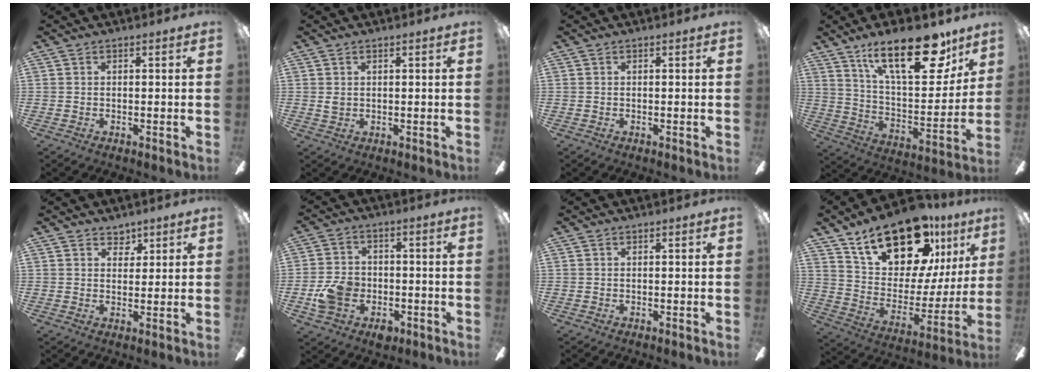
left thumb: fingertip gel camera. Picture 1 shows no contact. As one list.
[{"total": 1.5, "force": [0.6, 1.0, 0.9], "torque": [-0.022, 0.004, 0.011]}, {"total": 0.0}, {"total": 25.6, "force": [15.8, 9.9, 17.5], "torque": [-0.258, -0.090, 0.265]}, {"total": 3.5, "force": [2.7, 2.0, 0.9], "torque": [-0.003, -0.010, 0.046]}, {"total": 8.7, "force": [-2.8, 6.8, 4.7], "torque": [-0.090, 0.020, -0.051]}, {"total": 0.0}, {"total": 23.0, "force": [16.1, 10.7, 12.5], "torque": [-0.200, -0.102, 0.284]}]